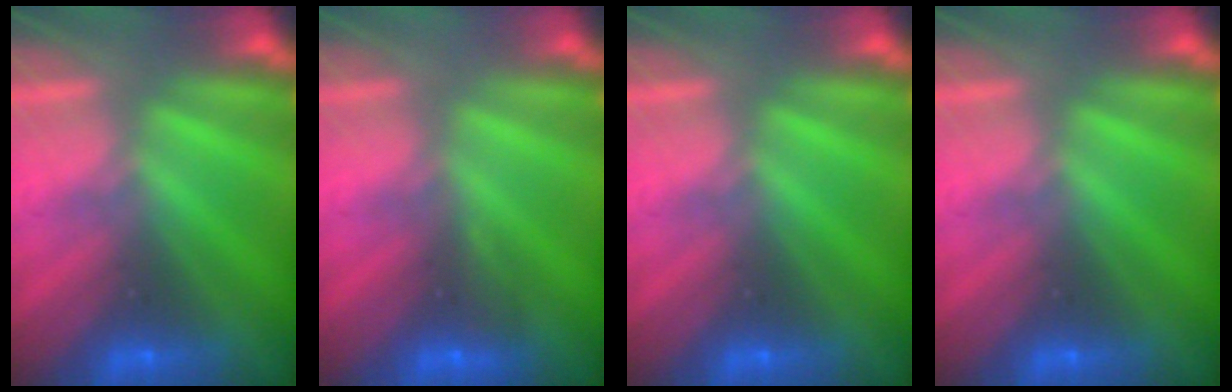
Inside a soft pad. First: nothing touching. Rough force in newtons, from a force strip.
{"total": 2.9}
{"total": 0.0}
{"total": 0.0}